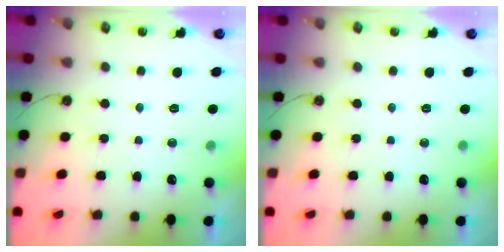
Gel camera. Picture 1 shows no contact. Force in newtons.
{"total": 0.0}